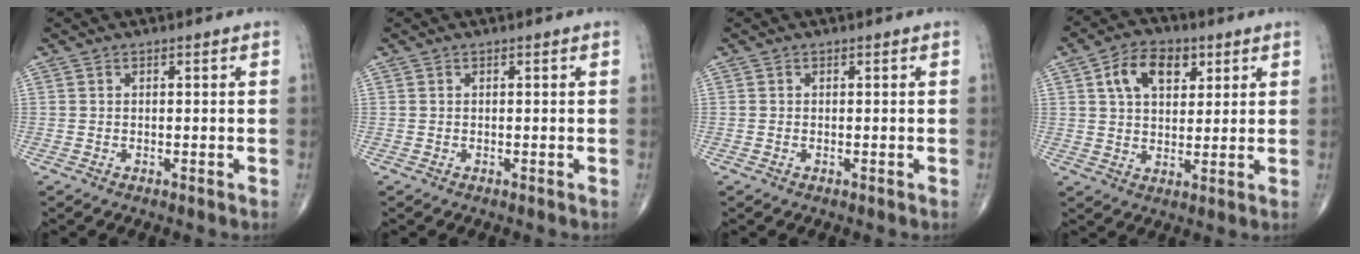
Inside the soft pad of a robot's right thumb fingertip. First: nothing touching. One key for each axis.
{"total": 0.0}
{"total": 0.0}
{"total": 10.0, "fx": 3.9, "fy": 6.3, "fz": 6.7, "tx": -0.090, "ty": -0.004, "tz": 0.065}